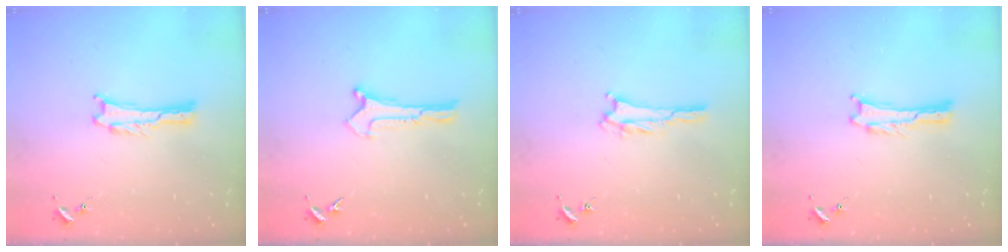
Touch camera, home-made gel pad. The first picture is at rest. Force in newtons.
{"total": 0.0}
{"total": 2.1, "press": 2.1, "slide": 0.3}
{"total": 0.0}